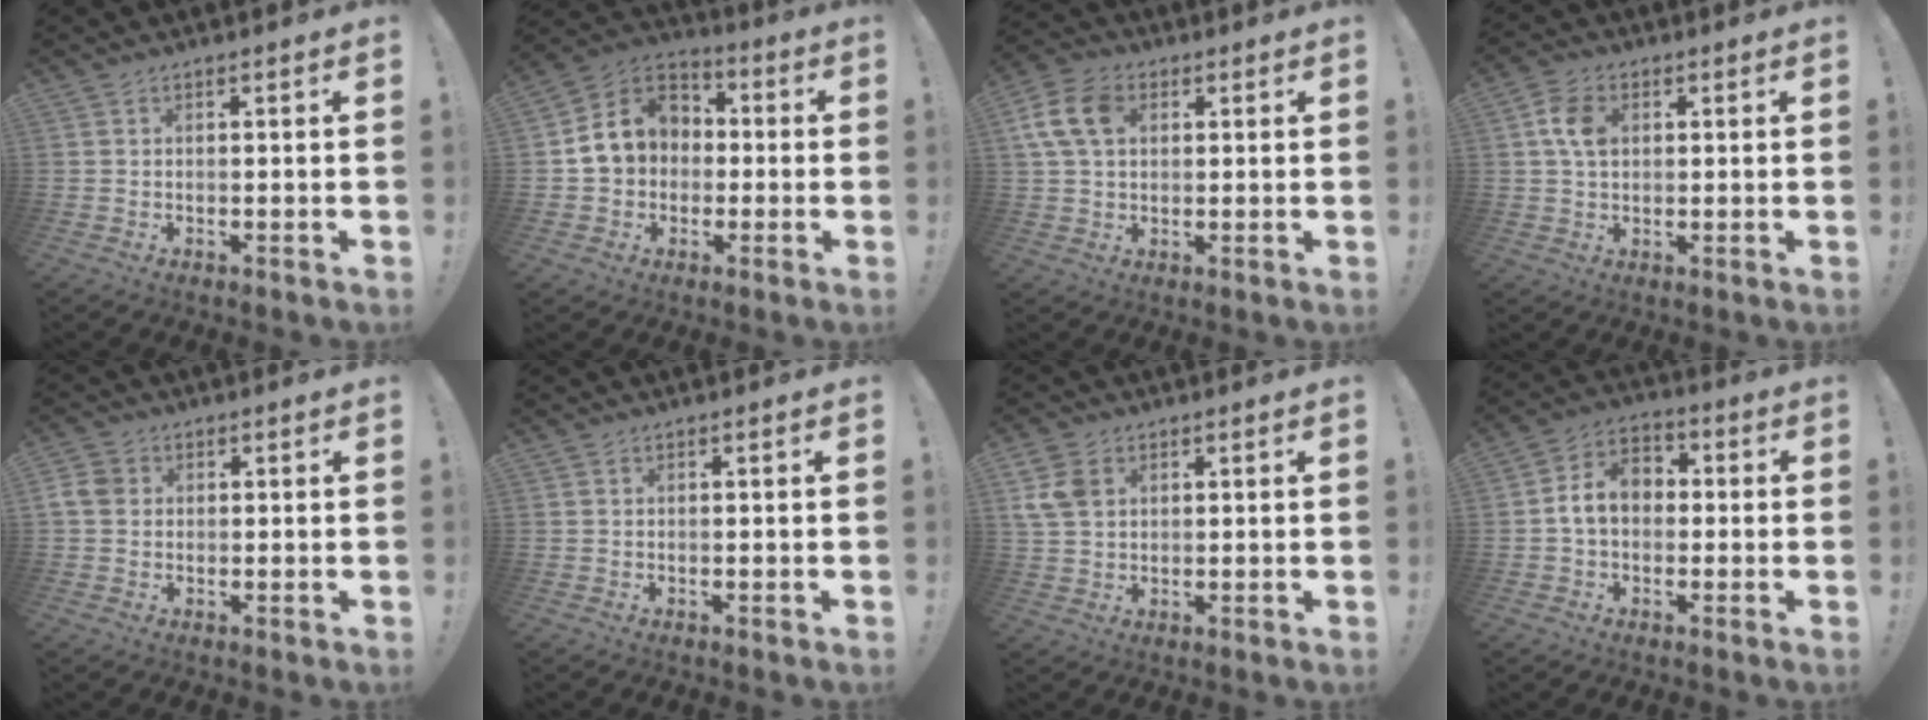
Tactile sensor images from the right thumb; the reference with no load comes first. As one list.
[{"total": 12.7, "force": [0.9, 11.2, 6.0], "torque": [-0.084, 0.012, 0.027]}, {"total": 11.4, "force": [3.2, 7.9, 7.5], "torque": [-0.144, 0.011, 0.067]}, {"total": 7.6, "force": [1.5, 5.5, 5.0], "torque": [-0.081, 0.006, 0.029]}, {"total": 5.4, "force": [0.8, 4.6, 2.8], "torque": [-0.069, 0.010, 0.017]}, {"total": 0.0}, {"total": 7.3, "force": [2.5, 5.4, 4.3], "torque": [-0.091, 0.003, 0.051]}, {"total": 9.9, "force": [0.7, 7.3, 6.7], "torque": [-0.109, 0.010, 0.017]}]